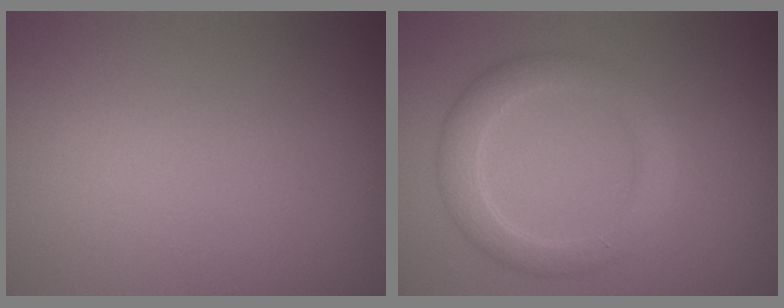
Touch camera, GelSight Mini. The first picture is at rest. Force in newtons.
{"total": 3.3, "press": 3.3, "slide": 0.0}